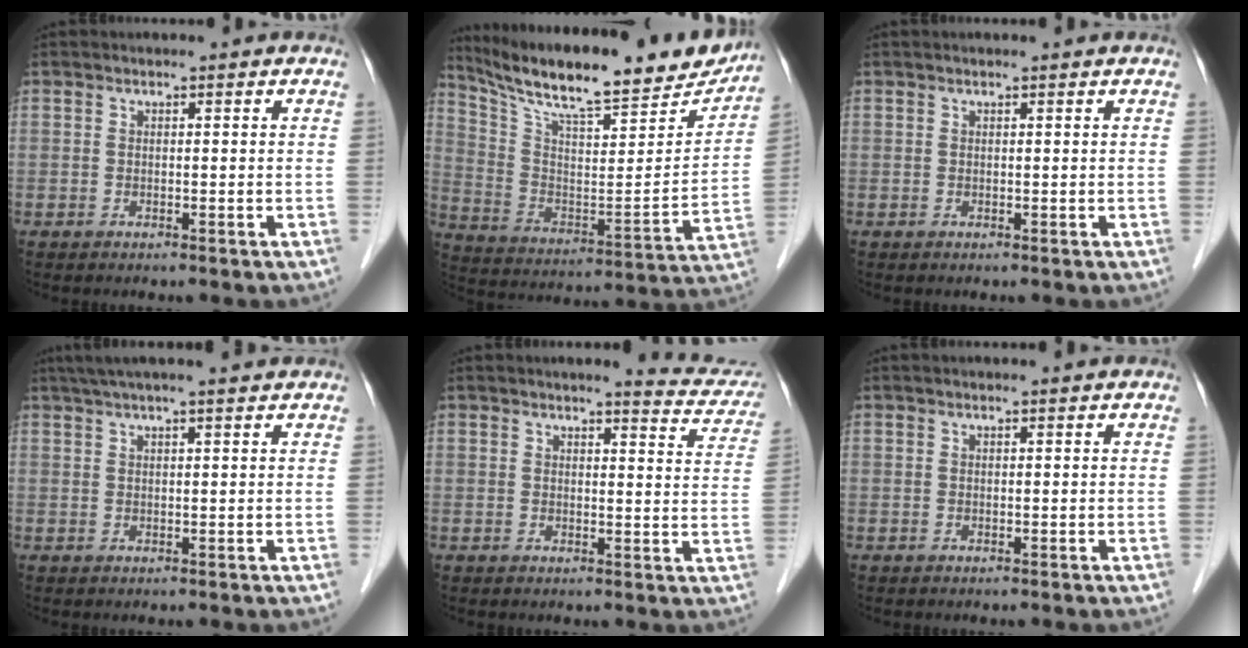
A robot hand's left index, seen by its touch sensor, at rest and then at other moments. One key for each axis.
{"total": 25.2, "fx": 21.3, "fy": 4.8, "fz": 12.7, "tx": -0.214, "ty": -0.021, "tz": 0.316}
{"total": 0.9, "fx": 0.8, "fy": -0.1, "fz": 0.5, "tx": -0.007, "ty": 0.009, "tz": 0.015}
{"total": 8.8, "fx": 7.4, "fy": -0.1, "fz": 4.7, "tx": -0.072, "ty": 0.029, "tz": 0.098}
{"total": 7.6, "fx": 7.2, "fy": 0.9, "fz": 2.3, "tx": -0.016, "ty": -0.025, "tz": 0.061}
{"total": 1.3, "fx": 1.1, "fy": -0.1, "fz": 0.7, "tx": -0.010, "ty": 0.010, "tz": 0.017}